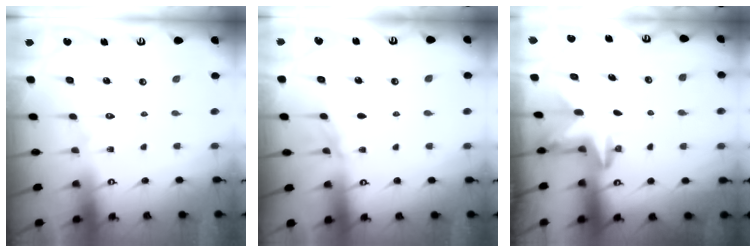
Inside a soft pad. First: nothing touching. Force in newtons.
{"total": 3.6, "press": 3.6, "slide": 0.5}
{"total": 2.9, "press": 2.8, "slide": 0.7}